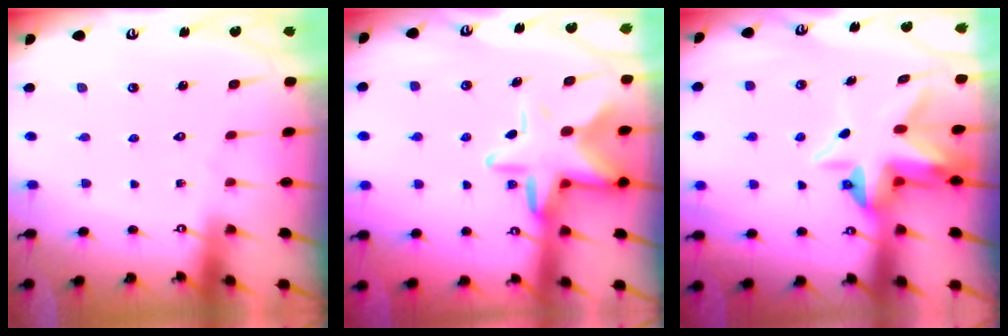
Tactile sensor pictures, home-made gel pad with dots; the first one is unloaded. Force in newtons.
{"total": 14.0, "press": 13.7, "slide": 2.5}
{"total": 6.9, "press": 6.7, "slide": 1.5}